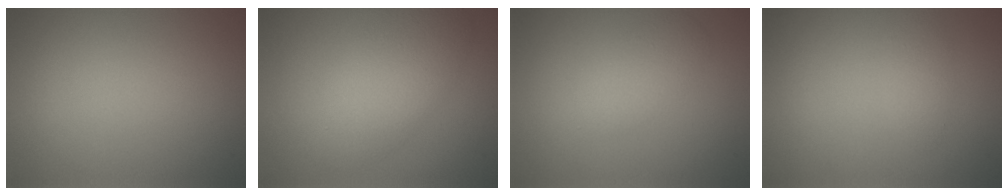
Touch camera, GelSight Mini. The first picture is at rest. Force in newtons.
{"total": 5.0, "press": 5.0, "slide": 0.1}
{"total": 2.2, "press": 2.2, "slide": 0.0}
{"total": 1.1, "press": 1.1, "slide": 0.0}